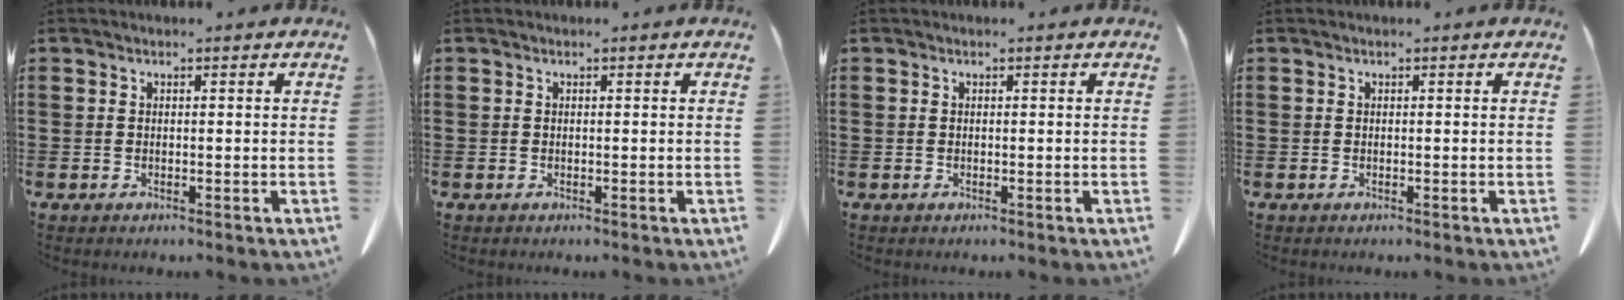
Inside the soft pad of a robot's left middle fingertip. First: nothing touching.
{"total": 0.0}
{"total": 0.0}
{"total": 0.0}